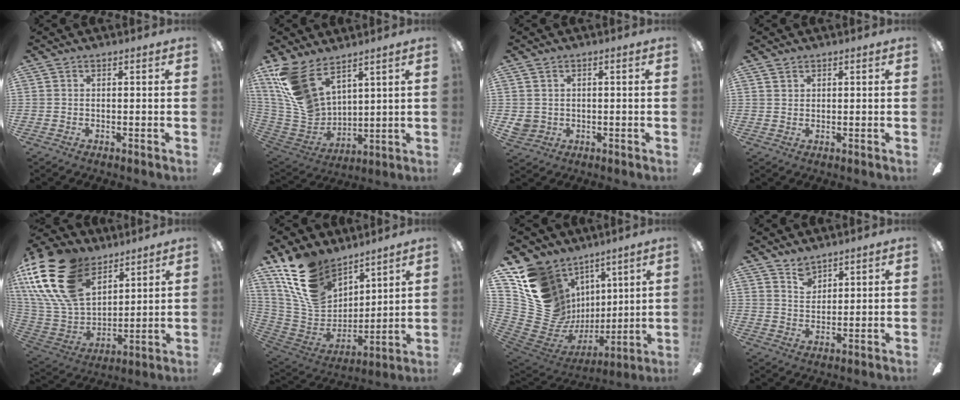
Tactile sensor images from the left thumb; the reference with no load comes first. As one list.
[{"total": 16.4, "force": [10.6, 8.3, 9.4], "torque": [-0.230, -0.050, 0.202]}, {"total": 3.3, "force": [0.7, 3.2, 0.7], "torque": [-0.018, 0.005, 0.015]}, {"total": 1.3, "force": [1.0, 0.9, 0.2], "torque": [-0.004, 0.002, 0.020]}, {"total": 24.8, "force": [13.5, 15.0, 14.4], "torque": [-0.336, -0.061, 0.247]}, {"total": 18.7, "force": [12.3, 11.0, 8.8], "torque": [-0.208, -0.059, 0.236]}, {"total": 19.0, "force": [7.4, 15.9, 7.5], "torque": [-0.160, -0.063, 0.173]}, {"total": 4.6, "force": [3.8, 2.3, 1.0], "torque": [-0.012, -0.018, 0.071]}]